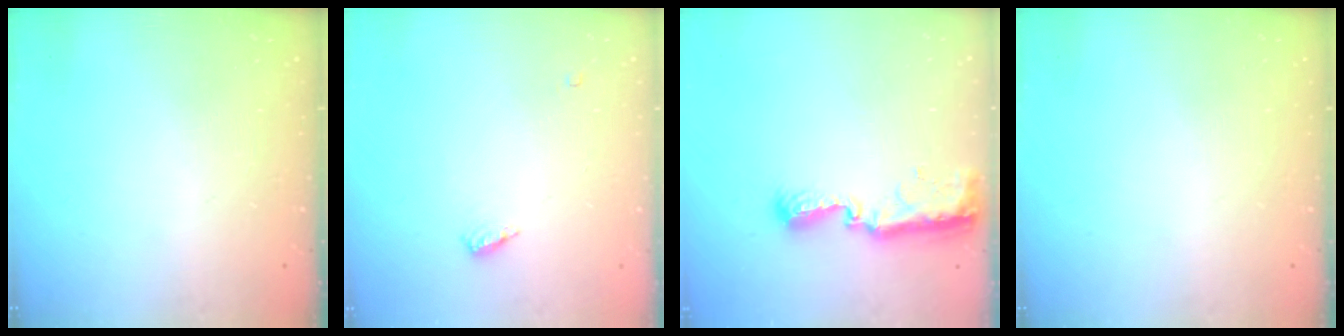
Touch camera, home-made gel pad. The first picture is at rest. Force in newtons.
{"total": 4.5, "press": 4.5, "slide": 0.4}
{"total": 9.1, "press": 9.1, "slide": 0.8}
{"total": 0.0}